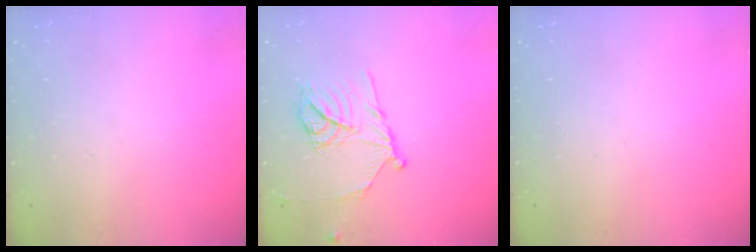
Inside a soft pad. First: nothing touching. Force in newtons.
{"total": 13.1, "press": 13.1, "slide": 1.0}
{"total": 0.0}